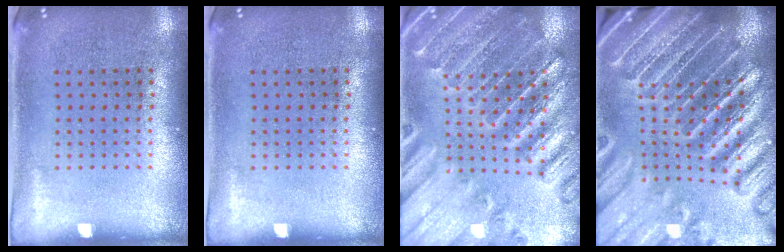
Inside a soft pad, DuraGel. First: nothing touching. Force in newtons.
{"total": 0.0}
{"total": 2.8, "press": 2.8, "slide": 0.4}
{"total": 4.7, "press": 4.3, "slide": 1.8}